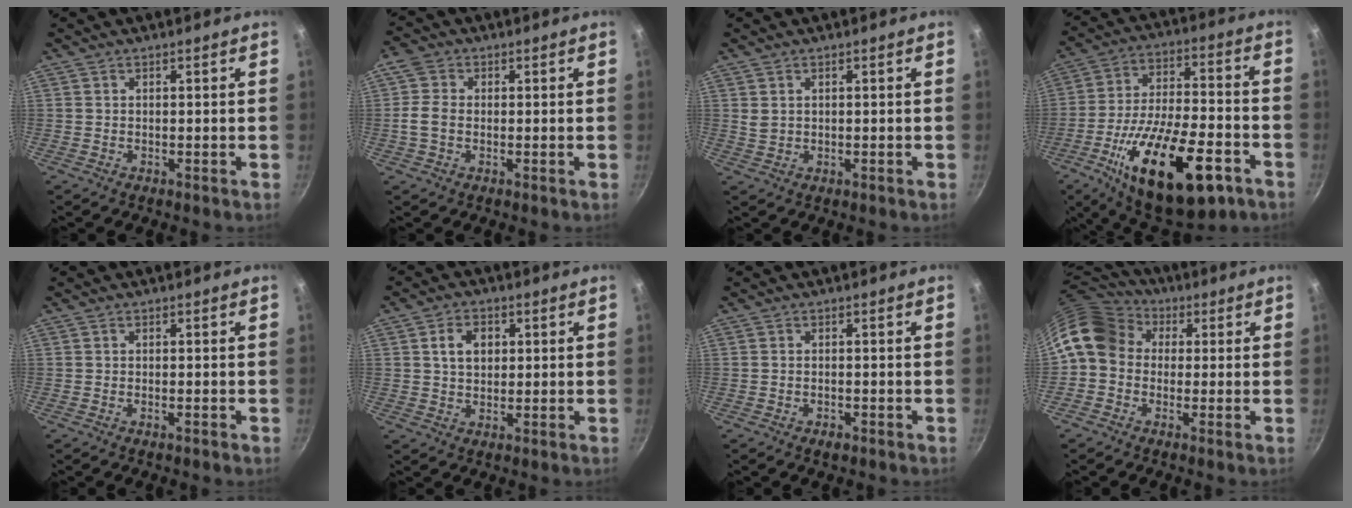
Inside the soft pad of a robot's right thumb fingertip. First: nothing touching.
{"total": 4.4, "force": [-0.3, 3.3, 2.9], "torque": [-0.053, 0.008, -0.016]}
{"total": 1.7, "force": [0.7, 1.2, 1.0], "torque": [-0.017, -0.001, 0.016]}
{"total": 26.1, "force": [-11.8, 10.8, 20.7], "torque": [-0.323, 0.034, -0.180]}
{"total": 0.8, "force": [-0.5, 0.2, 0.7], "torque": [-0.015, 0.004, -0.012]}
{"total": 5.5, "force": [1.3, 4.1, 3.5], "torque": [-0.042, 0.003, 0.021]}
{"total": 1.5, "force": [-0.9, 0.8, 0.8], "torque": [-0.019, 0.003, -0.014]}
{"total": 12.1, "force": [1.6, 10.0, 6.7], "torque": [-0.111, 0.032, 0.006]}